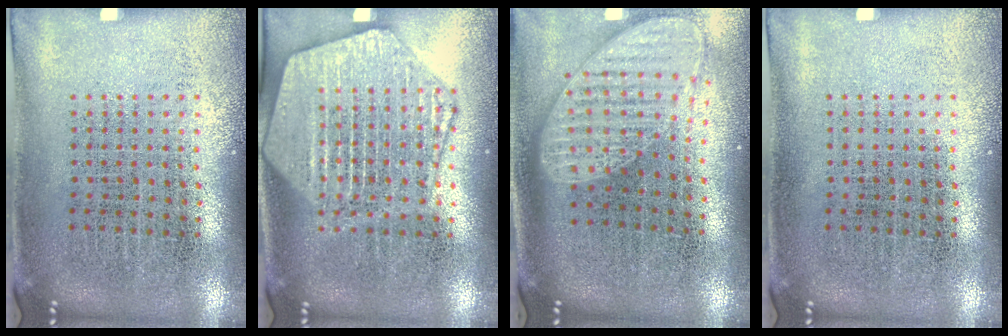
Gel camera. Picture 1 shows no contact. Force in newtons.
{"total": 2.9, "press": 2.8, "slide": 0.4}
{"total": 2.0, "press": 1.6, "slide": 1.2}
{"total": 0.0}